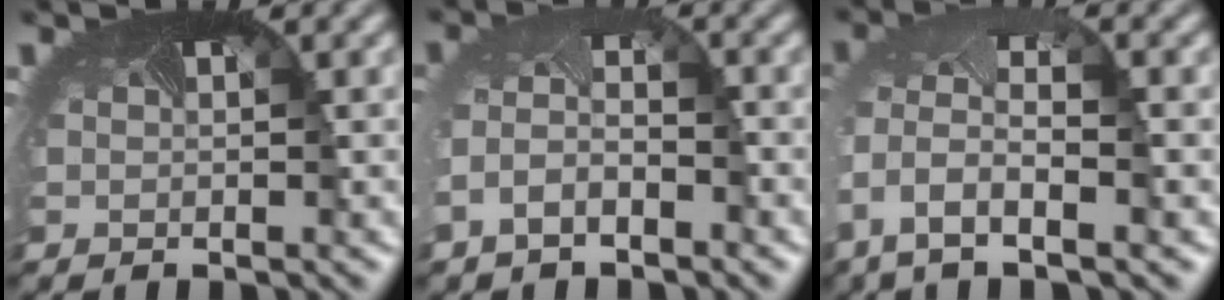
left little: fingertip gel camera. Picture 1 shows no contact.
{"total": 3.0, "force": [-1.8, 1.7, 1.6], "torque": [-0.052, -0.007, -0.043]}
{"total": 7.6, "force": [-2.4, 4.0, 6.0], "torque": [-0.164, -0.024, -0.035]}